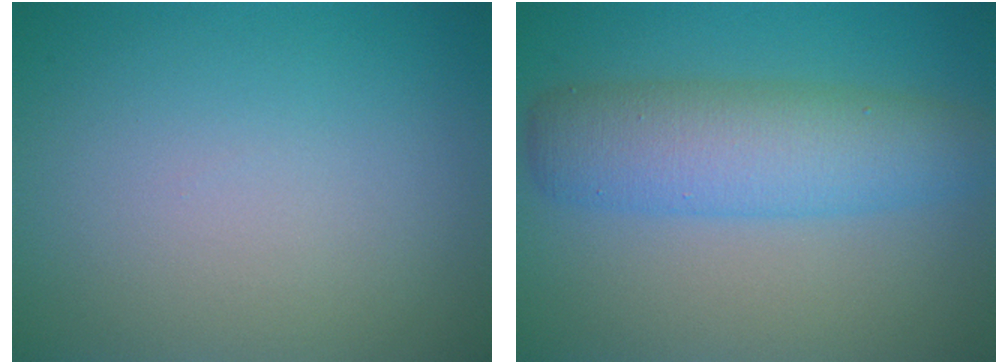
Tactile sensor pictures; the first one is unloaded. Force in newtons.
{"total": 6.1, "press": 6.1, "slide": 0.1}